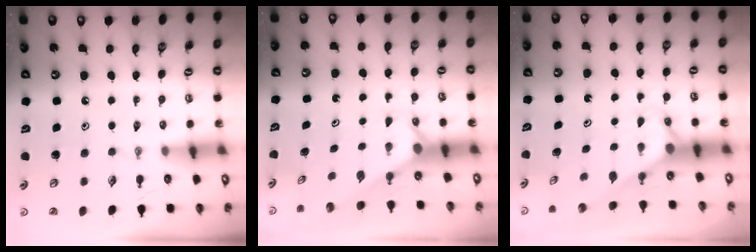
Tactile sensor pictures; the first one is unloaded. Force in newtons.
{"total": 3.4, "press": 3.4, "slide": 0.1}
{"total": 2.9, "press": 2.9, "slide": 0.0}